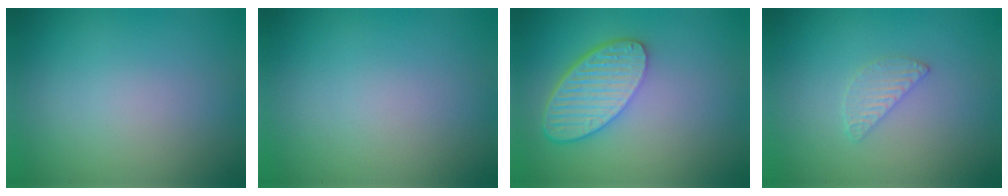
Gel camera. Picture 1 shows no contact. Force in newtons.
{"total": 0.0}
{"total": 5.8, "press": 4.5, "slide": 3.6}
{"total": 1.5, "press": 1.5, "slide": 0.2}